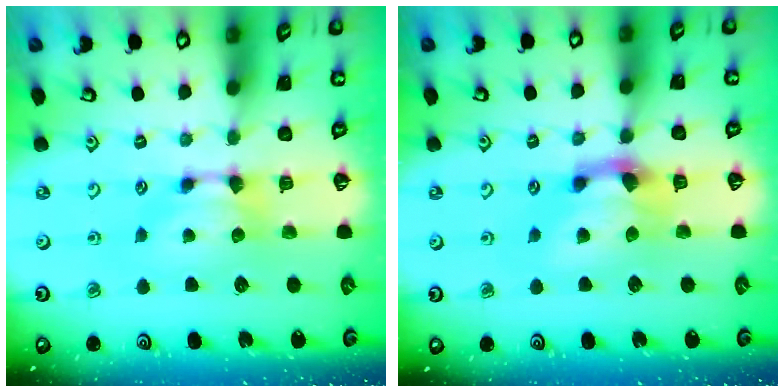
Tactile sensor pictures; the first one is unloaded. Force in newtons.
{"total": 3.0, "press": 2.4, "slide": 1.8}